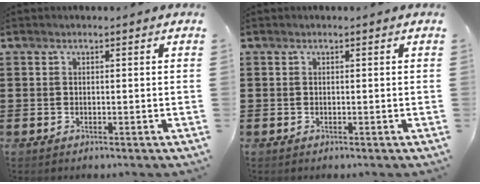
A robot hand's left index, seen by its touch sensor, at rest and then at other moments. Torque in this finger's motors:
{"motor_torque": [0.00, 0.00, 0.00, 0.00]}